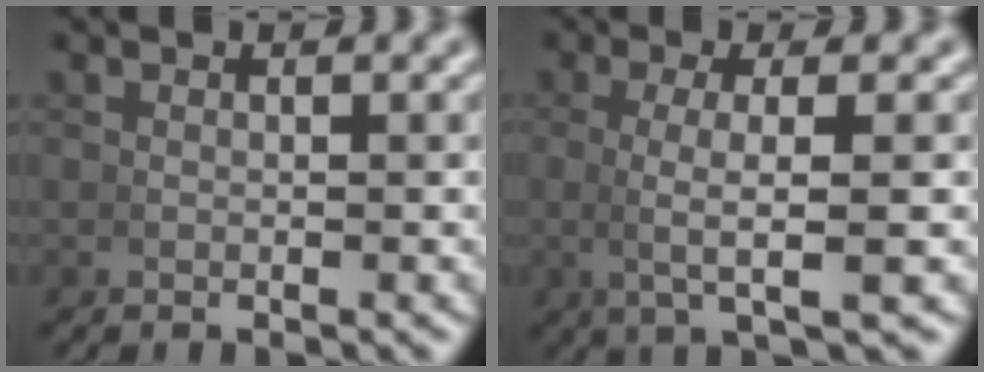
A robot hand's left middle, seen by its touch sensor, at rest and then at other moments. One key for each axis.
{"total": 4.3, "fx": 0.5, "fy": 0.1, "fz": 4.2, "tx": -0.077, "ty": -0.002, "tz": 0.012}